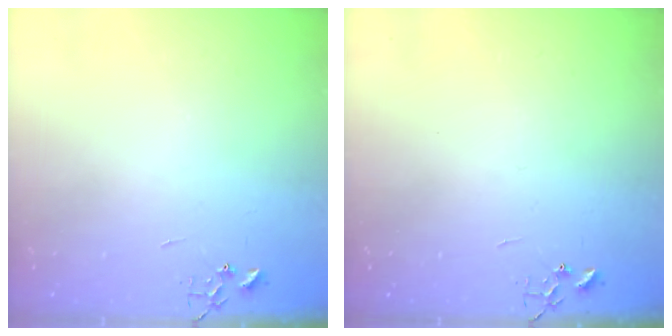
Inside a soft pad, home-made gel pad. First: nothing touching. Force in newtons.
{"total": 0.0}